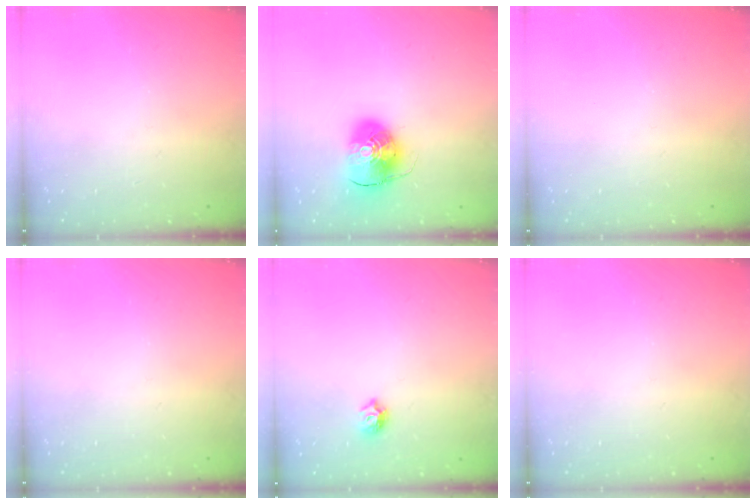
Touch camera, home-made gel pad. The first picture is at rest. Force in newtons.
{"total": 9.9, "press": 9.8, "slide": 1.6}
{"total": 0.0}
{"total": 0.0}
{"total": 6.5, "press": 6.5, "slide": 0.7}
{"total": 0.0}